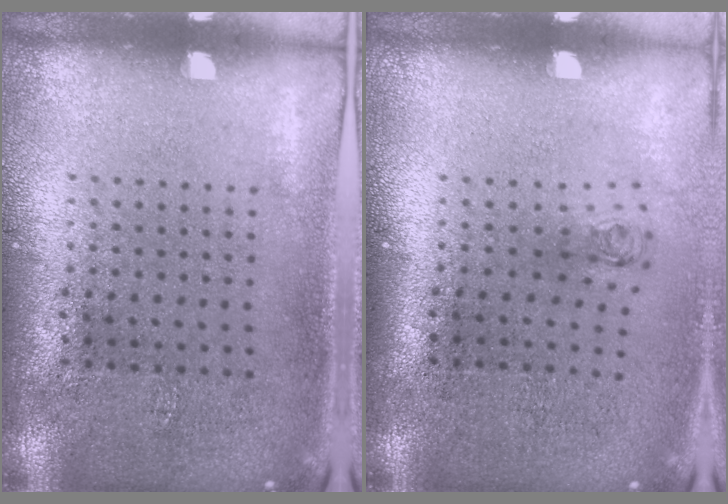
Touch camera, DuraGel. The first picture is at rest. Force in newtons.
{"total": 0.7, "press": 0.3, "slide": 0.7}